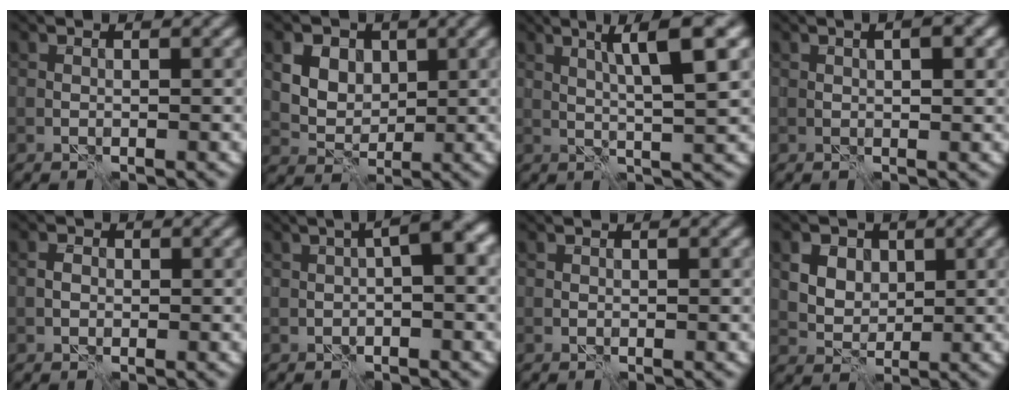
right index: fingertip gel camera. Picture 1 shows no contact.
{"total": 8.4, "force": [3.6, 6.3, 4.1], "torque": [-0.078, 0.024, 0.050]}
{"total": 6.3, "force": [2.3, 0.7, 5.8], "torque": [-0.094, 0.009, 0.039]}
{"total": 2.4, "force": [0.9, 0.7, 2.2], "torque": [-0.019, -0.007, 0.011]}
{"total": 1.0, "force": [-0.1, 0.9, 0.5], "torque": [-0.008, 0.003, -0.006]}
{"total": 4.3, "force": [0.5, 0.9, 4.2], "torque": [-0.063, 0.020, 0.000]}
{"total": 0.0}
{"total": 7.8, "force": [3.5, 5.7, 3.9], "torque": [-0.074, 0.025, 0.047]}